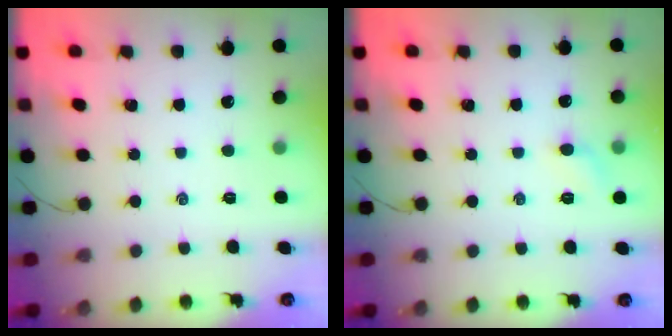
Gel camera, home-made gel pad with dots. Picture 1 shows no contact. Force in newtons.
{"total": 5.4, "press": 5.1, "slide": 1.5}